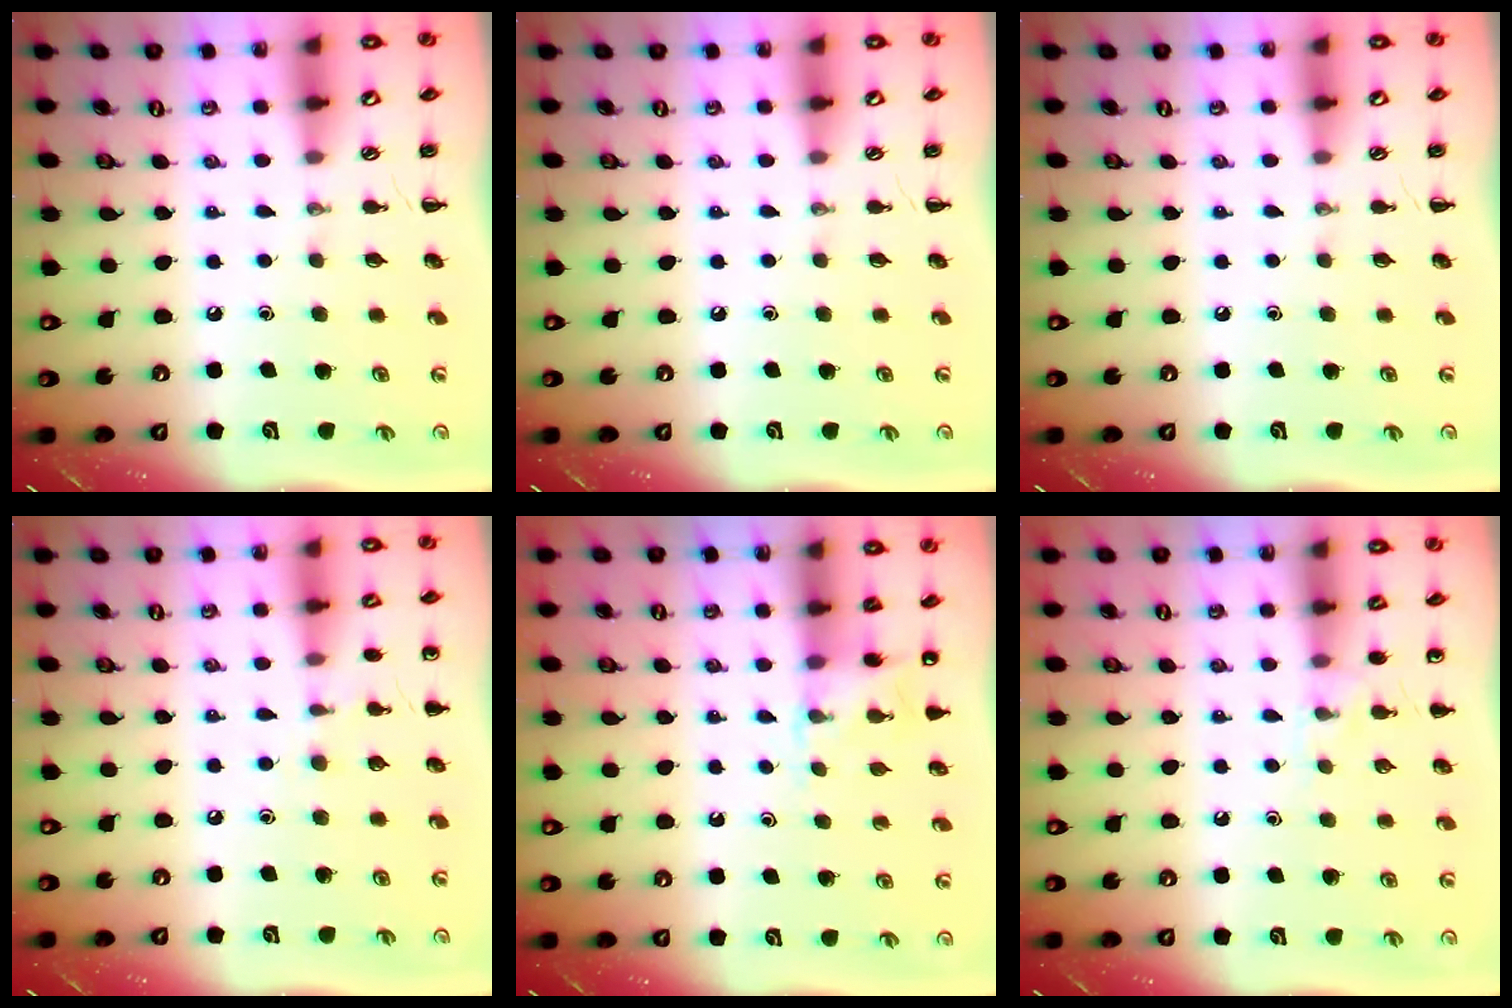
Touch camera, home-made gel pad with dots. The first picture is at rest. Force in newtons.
{"total": 0.0}
{"total": 0.0}
{"total": 4.8, "press": 4.6, "slide": 1.5}
{"total": 5.5, "press": 5.3, "slide": 1.3}
{"total": 5.2, "press": 4.9, "slide": 1.7}